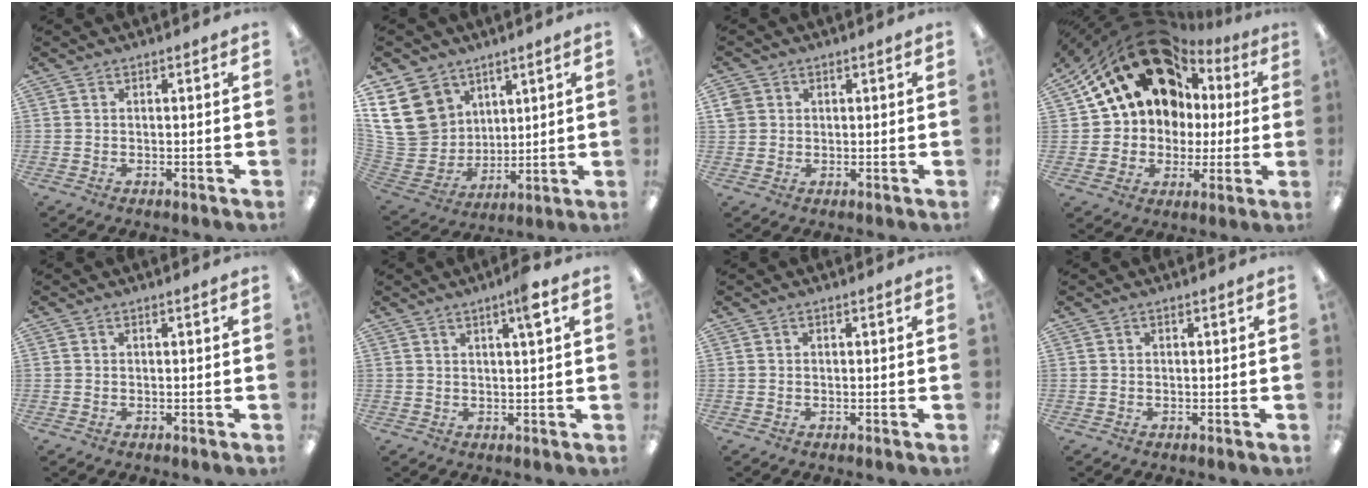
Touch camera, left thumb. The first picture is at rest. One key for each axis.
{"total": 17.3, "fx": 7.4, "fy": 13.9, "fz": 7.3, "tx": -0.182, "ty": -0.035, "tz": 0.146}
{"total": 2.7, "fx": 0.9, "fy": 2.3, "fz": 0.8, "tx": -0.020, "ty": 0.004, "tz": 0.019}
{"total": 22.0, "fx": 11.6, "fy": 15.2, "fz": 10.8, "tx": -0.196, "ty": -0.054, "tz": 0.220}
{"total": 0.0}
{"total": 4.6, "fx": 2.5, "fy": 0.2, "fz": 3.9, "tx": -0.074, "ty": -0.001, "tz": 0.038}
{"total": 0.0}
{"total": 0.0}